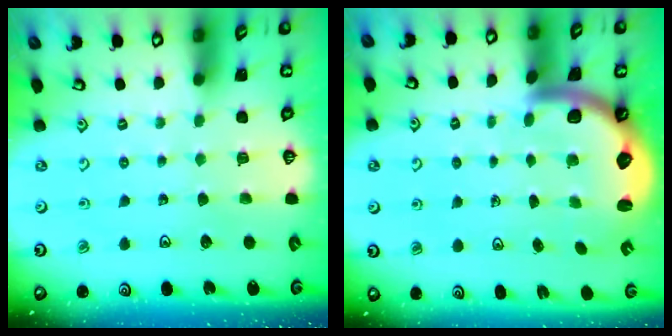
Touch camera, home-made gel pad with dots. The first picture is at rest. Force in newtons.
{"total": 3.1, "press": 3.0, "slide": 0.5}